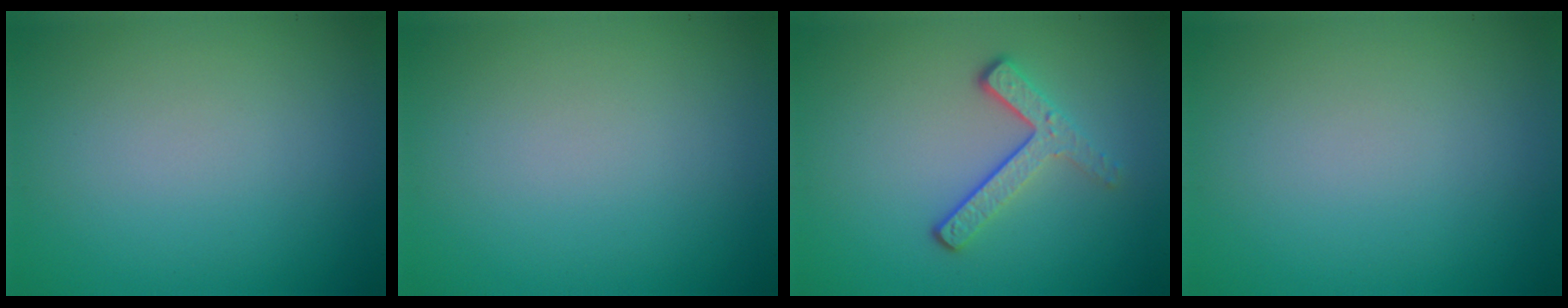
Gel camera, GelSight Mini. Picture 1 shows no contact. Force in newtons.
{"total": 0.0}
{"total": 3.2, "press": 2.3, "slide": 2.2}
{"total": 0.0}